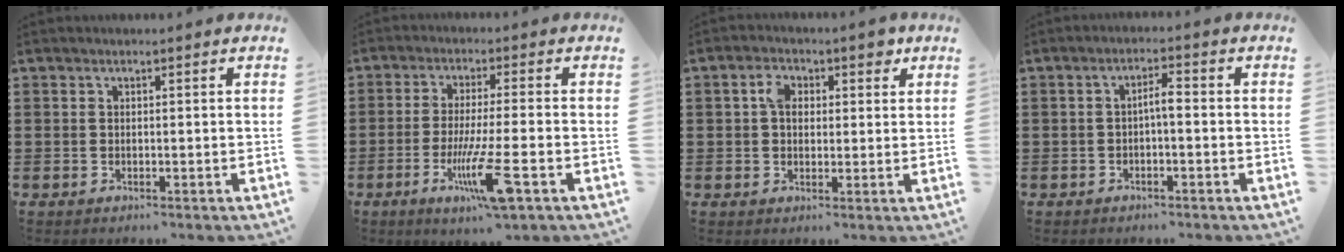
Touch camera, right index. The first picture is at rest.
{"total": 9.8, "force": [-3.5, 0.8, 9.1], "torque": [-0.172, -0.016, -0.062]}
{"total": 4.6, "force": [1.4, 2.9, 3.3], "torque": [-0.060, 0.008, 0.018]}
{"total": 2.5, "force": [-0.7, 0.4, 2.3], "torque": [-0.045, 0.004, -0.016]}